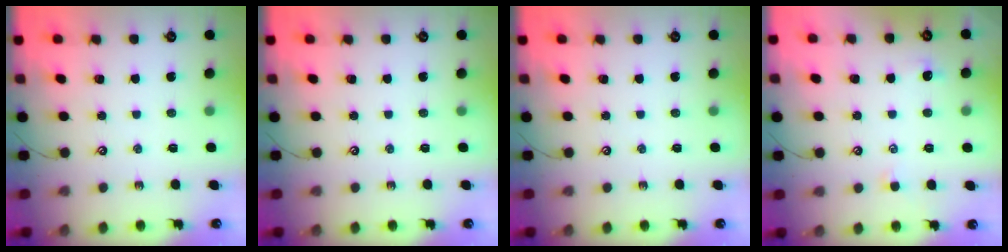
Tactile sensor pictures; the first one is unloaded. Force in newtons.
{"total": 0.0}
{"total": 0.0}
{"total": 0.5, "press": 0.1, "slide": 0.5}